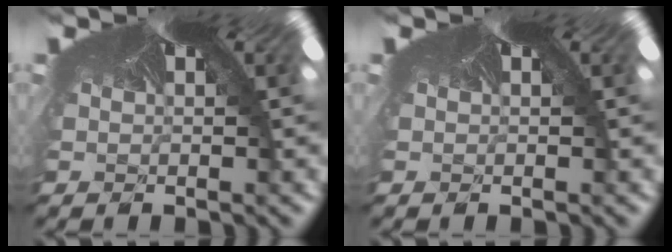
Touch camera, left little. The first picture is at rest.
{"total": 0.0}